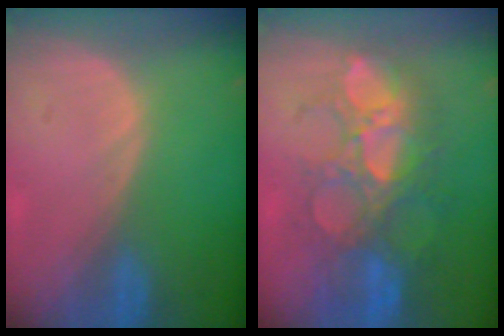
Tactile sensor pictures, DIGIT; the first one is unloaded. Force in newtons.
{"total": 10.3, "press": 9.7, "slide": 3.7}